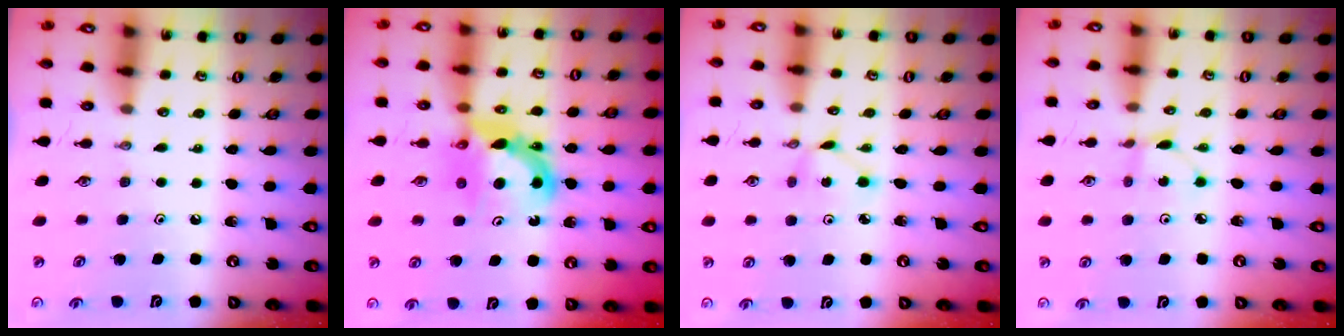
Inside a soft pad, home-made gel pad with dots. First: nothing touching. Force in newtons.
{"total": 9.1, "press": 9.1, "slide": 1.0}
{"total": 2.8, "press": 2.8, "slide": 0.3}
{"total": 2.0, "press": 2.0, "slide": 0.3}